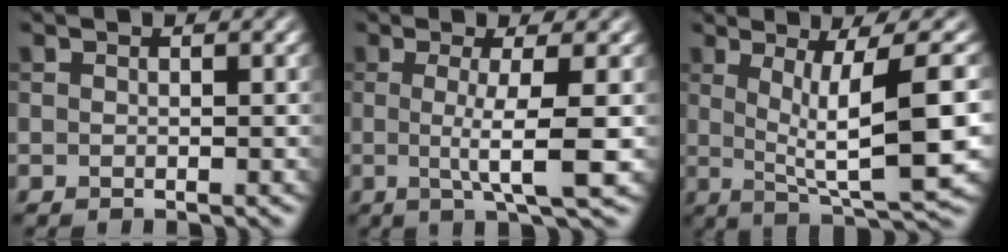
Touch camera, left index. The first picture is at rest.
{"total": 4.8, "force": [-0.2, 0.7, 4.7], "torque": [-0.076, -0.007, -0.006]}
{"total": 9.6, "force": [1.0, 1.9, 9.3], "torque": [-0.137, 0.002, 0.020]}